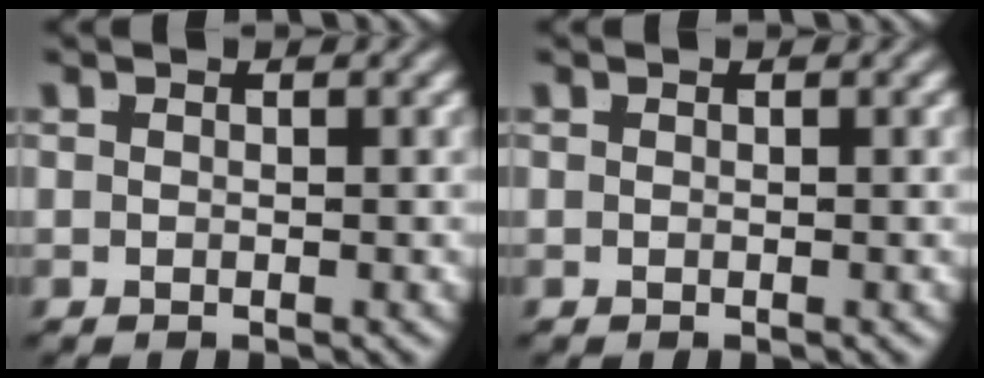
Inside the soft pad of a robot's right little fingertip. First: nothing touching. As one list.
[{"total": 0.0}]